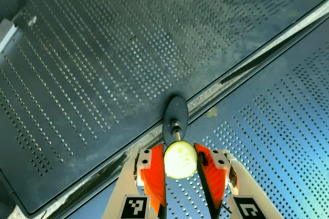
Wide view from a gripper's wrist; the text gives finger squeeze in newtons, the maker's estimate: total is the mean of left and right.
{"total": 7.9, "left": 7.8, "right": 8.1}